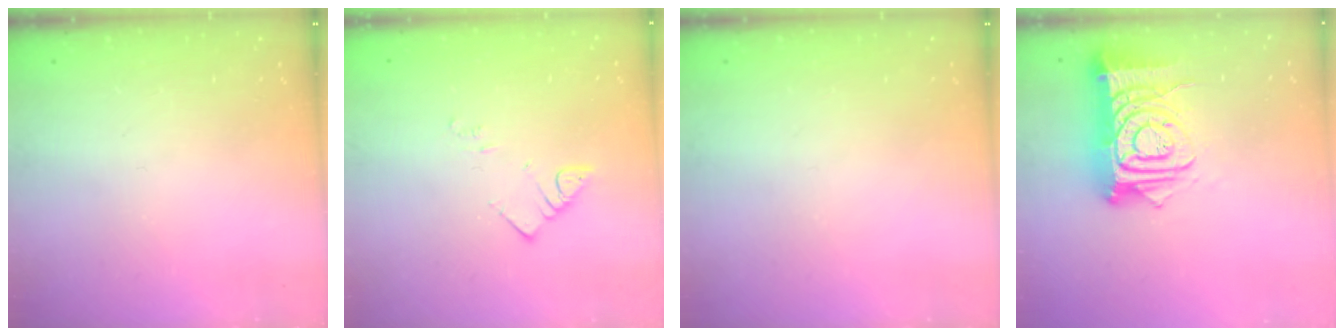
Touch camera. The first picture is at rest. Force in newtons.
{"total": 3.8, "press": 3.7, "slide": 0.5}
{"total": 0.0}
{"total": 14.5, "press": 14.4, "slide": 1.6}